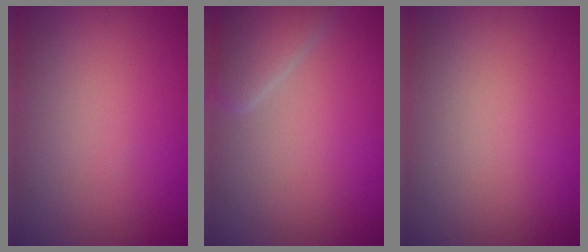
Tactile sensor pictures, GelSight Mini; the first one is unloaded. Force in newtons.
{"total": 3.0, "press": 3.0, "slide": 0.3}
{"total": 0.0}